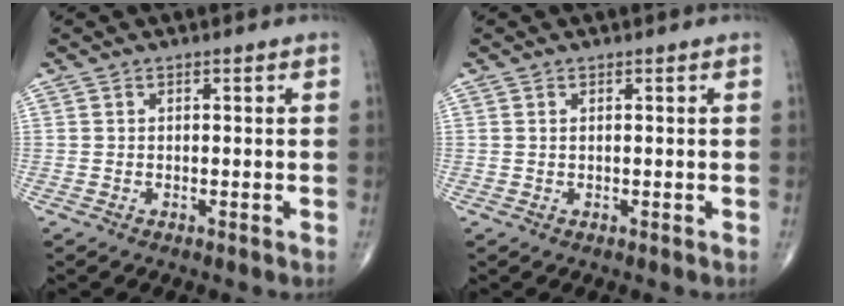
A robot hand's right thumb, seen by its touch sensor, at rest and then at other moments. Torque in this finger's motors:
{"motor_torque": [-0.24, -0.04, -0.26, -0.22, 0.06]}